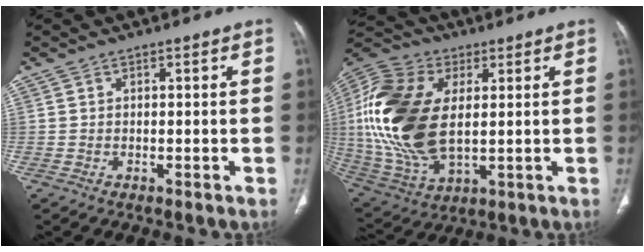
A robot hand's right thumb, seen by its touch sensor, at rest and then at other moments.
{"total": 23.2, "force": [2.7, 13.5, 18.7], "torque": [-0.399, -0.010, 0.052]}